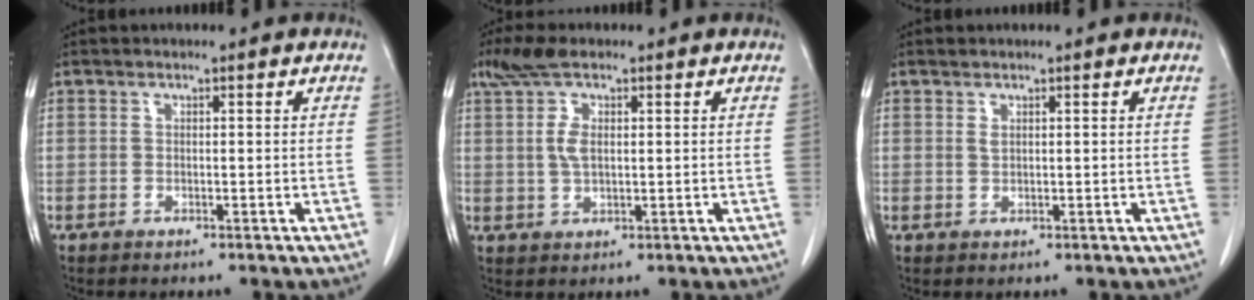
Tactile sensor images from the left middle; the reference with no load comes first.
{"total": 5.3, "force": [2.2, 2.1, 4.2], "torque": [-0.098, 0.013, 0.045]}
{"total": 0.6, "force": [0.5, 0.3, 0.3], "torque": [-0.005, -0.004, 0.009]}